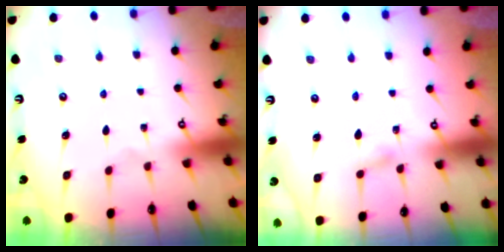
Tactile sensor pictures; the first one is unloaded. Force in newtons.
{"total": 2.8, "press": 2.8, "slide": 0.3}